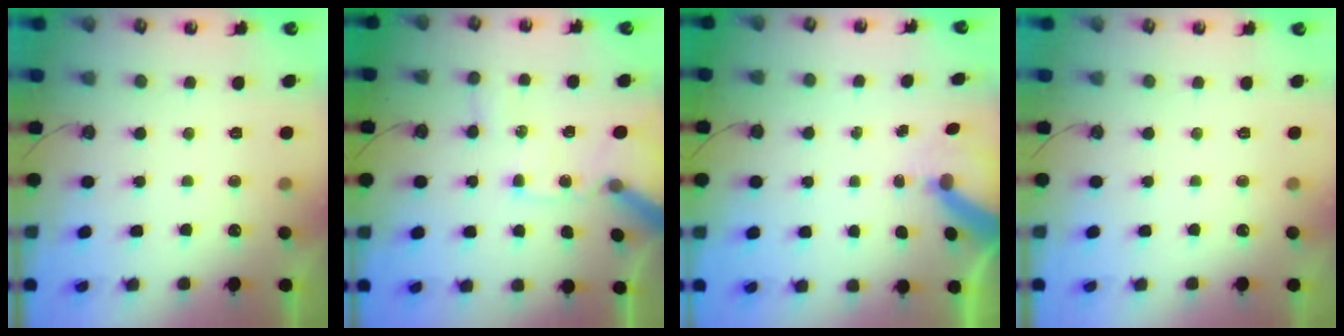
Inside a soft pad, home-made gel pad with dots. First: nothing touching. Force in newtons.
{"total": 11.3, "press": 11.1, "slide": 1.9}
{"total": 7.5, "press": 7.5, "slide": 0.7}
{"total": 0.0}